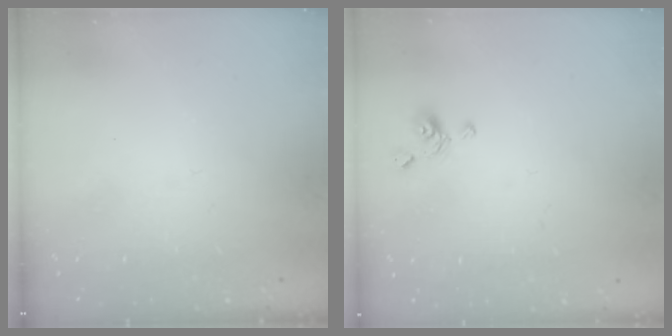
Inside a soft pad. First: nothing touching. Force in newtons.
{"total": 3.7, "press": 3.6, "slide": 0.7}